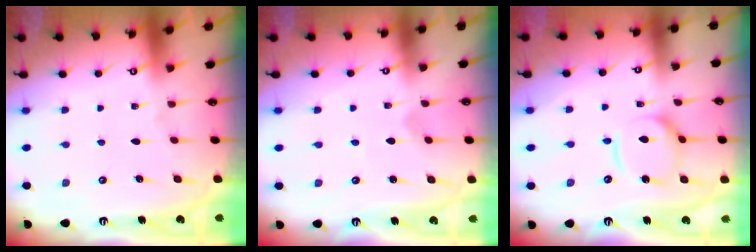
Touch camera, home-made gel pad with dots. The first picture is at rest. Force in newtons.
{"total": 0.8, "press": 0.8, "slide": 0.0}
{"total": 12.3, "press": 12.2, "slide": 1.4}